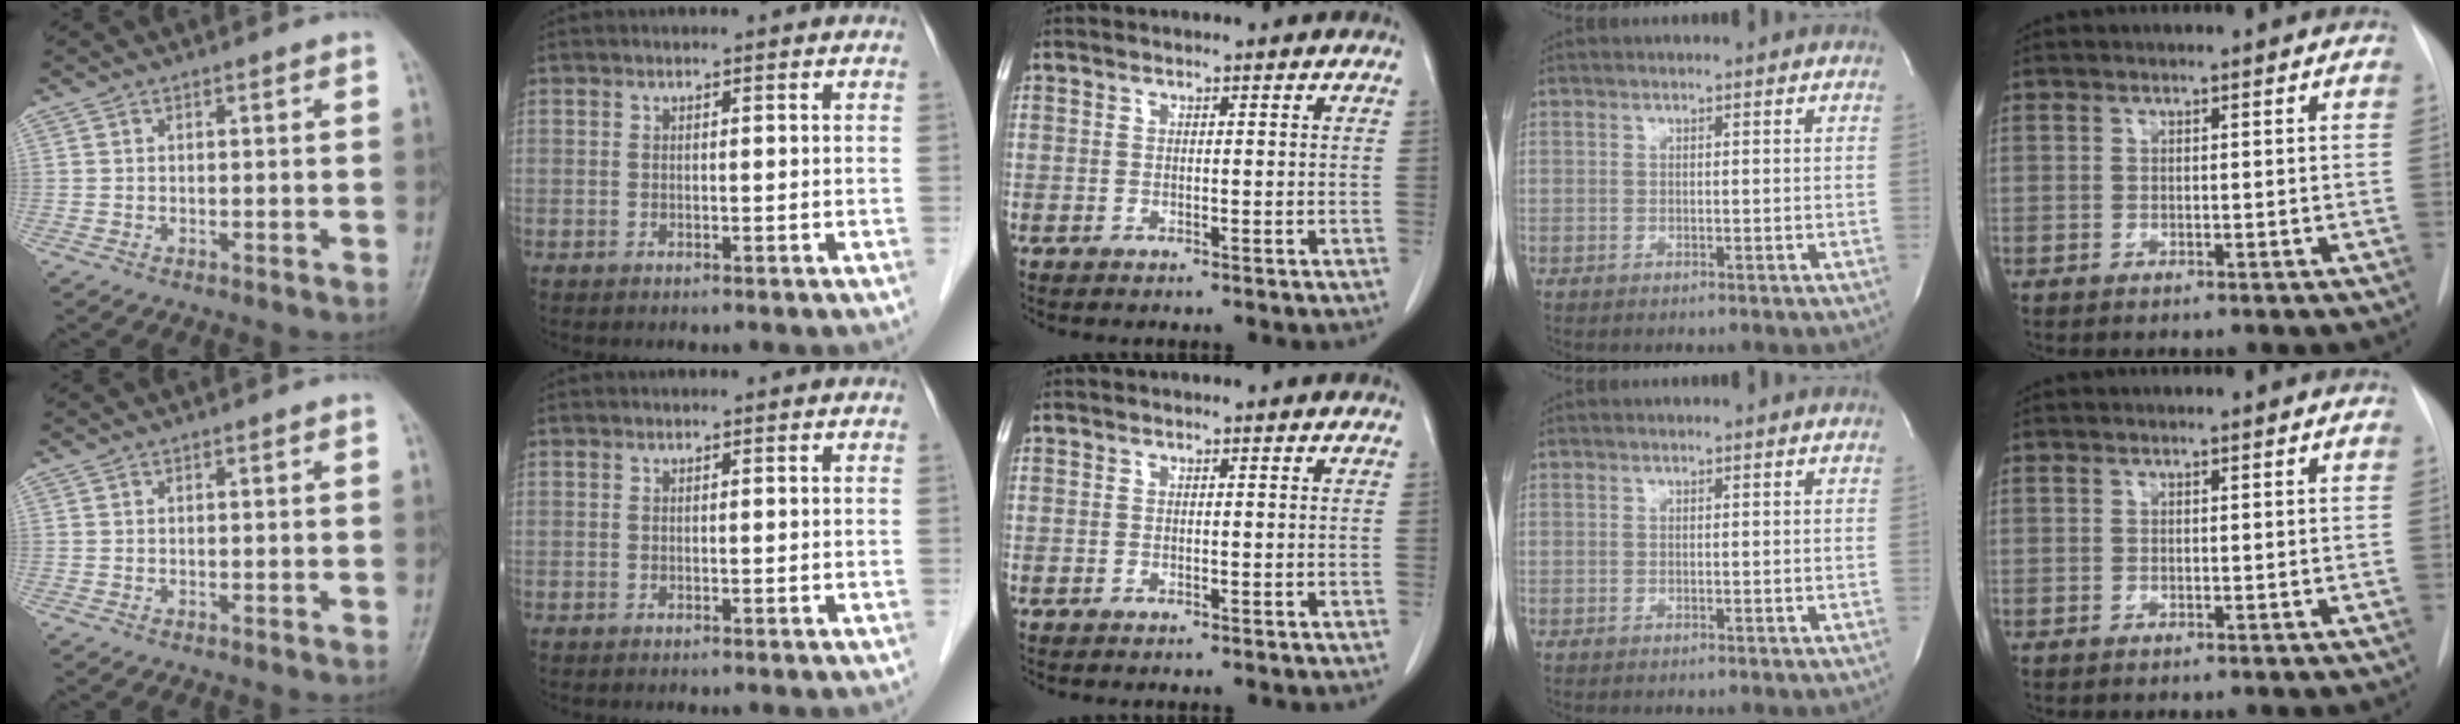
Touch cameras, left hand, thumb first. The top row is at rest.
{}